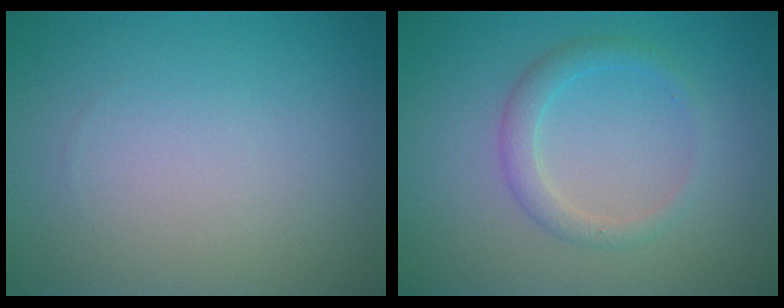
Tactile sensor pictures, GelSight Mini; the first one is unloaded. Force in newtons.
{"total": 2.1, "press": 2.1, "slide": 0.1}